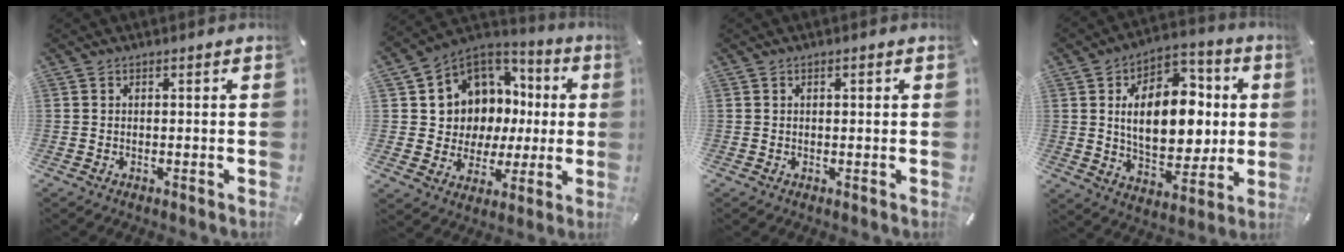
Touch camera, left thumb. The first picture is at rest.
{"total": 9.4, "force": [3.1, 8.9, 0.7], "torque": [-0.020, -0.057, 0.070]}
{"total": 0.8, "force": [0.2, 0.4, 0.6], "torque": [-0.012, 0.004, 0.003]}
{"total": 17.8, "force": [2.1, 11.6, 13.4], "torque": [-0.207, -0.006, 0.038]}